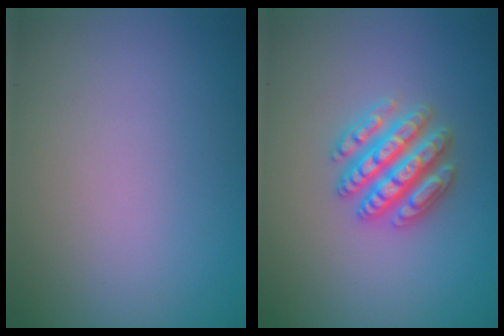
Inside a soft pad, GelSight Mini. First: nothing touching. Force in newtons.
{"total": 4.7, "press": 4.7, "slide": 0.8}